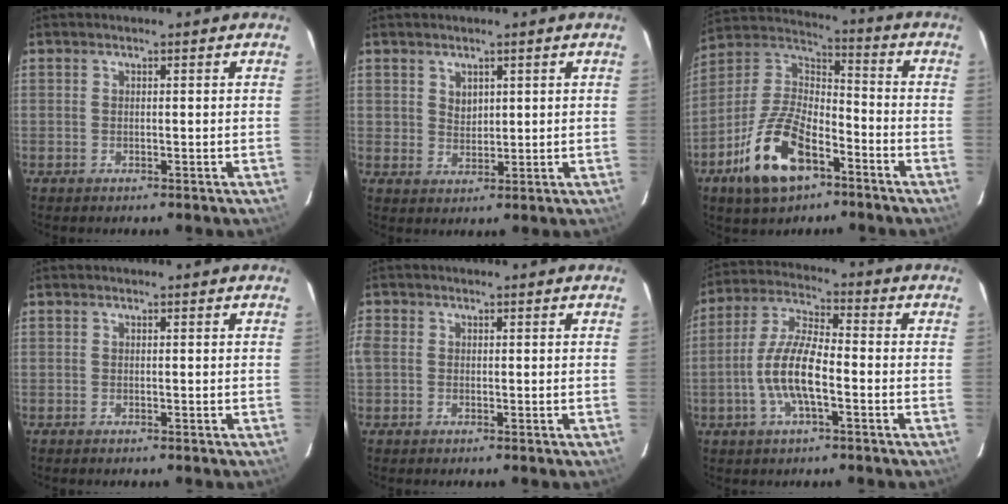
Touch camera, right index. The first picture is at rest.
{"total": 2.8, "force": [1.5, 2.2, 0.8], "torque": [-0.006, 0.004, 0.030]}
{"total": 17.0, "force": [-8.6, 8.2, 12.2], "torque": [-0.256, 0.003, -0.154]}
{"total": 0.0}
{"total": 2.6, "force": [-0.5, 2.1, 1.4], "torque": [-0.028, 0.000, -0.015]}
{"total": 10.6, "force": [-3.1, 3.1, 9.6], "torque": [-0.202, 0.004, -0.063]}